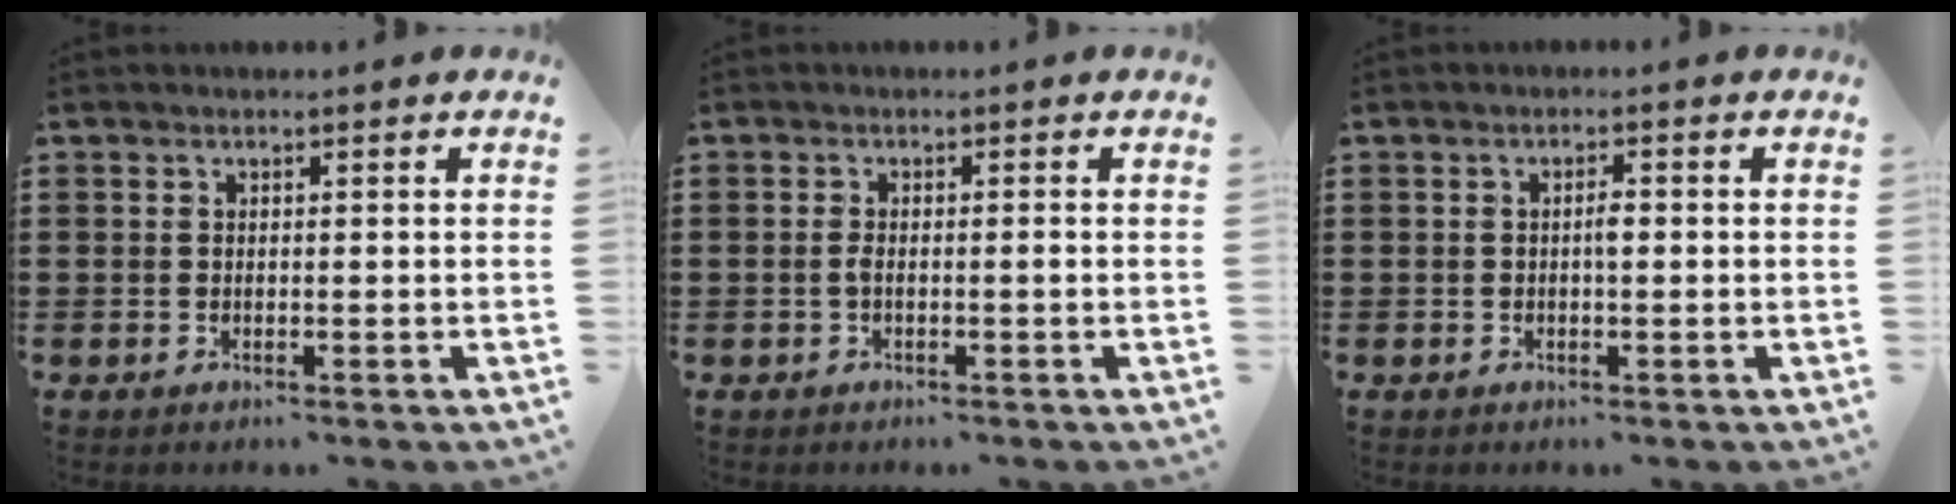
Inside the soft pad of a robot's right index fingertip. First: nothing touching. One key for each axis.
{"total": 1.5, "fx": -0.5, "fy": 0.2, "fz": 1.4, "tx": -0.037, "ty": -0.002, "tz": -0.012}
{"total": 1.6, "fx": -0.1, "fy": 0.4, "fz": 1.6, "tx": -0.030, "ty": 0.000, "tz": -0.003}